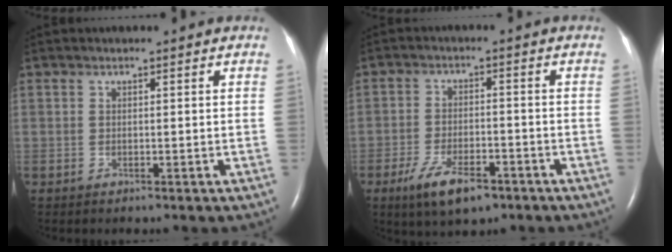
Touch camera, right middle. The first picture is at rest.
{"total": 7.6, "force": [-4.7, 2.8, 5.3], "torque": [-0.105, -0.008, -0.076]}